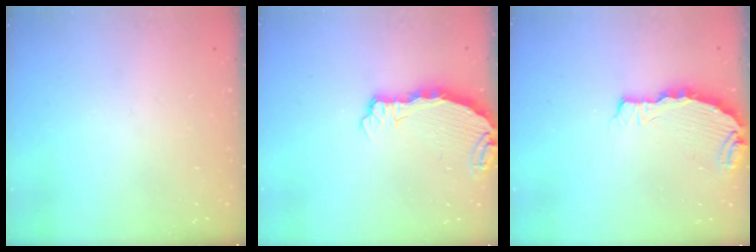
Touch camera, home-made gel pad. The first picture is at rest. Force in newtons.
{"total": 4.8, "press": 4.8, "slide": 0.4}
{"total": 4.6, "press": 4.6, "slide": 0.4}